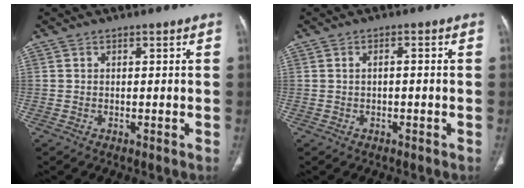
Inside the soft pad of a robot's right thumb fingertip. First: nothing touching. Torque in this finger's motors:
{"motor_torque": [-0.03, -0.58, -0.19, -0.01, -0.02]}